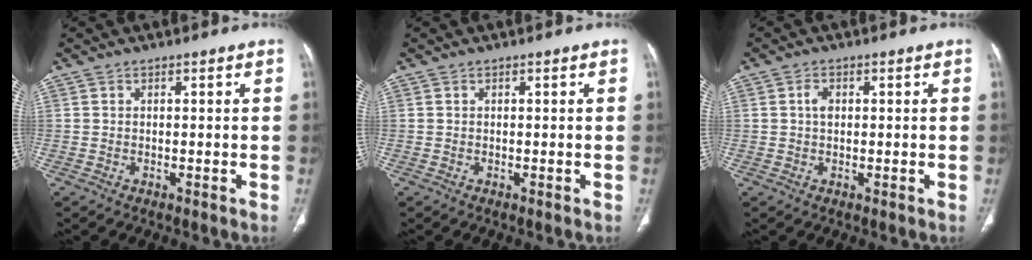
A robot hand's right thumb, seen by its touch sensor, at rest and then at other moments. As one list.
[{"total": 0.0}, {"total": 2.0, "force": [0.4, 1.4, 1.4], "torque": [-0.025, 0.004, 0.007]}]